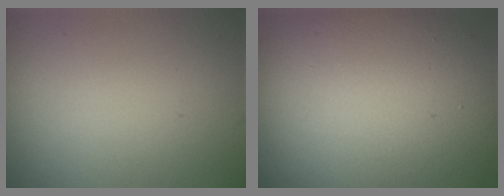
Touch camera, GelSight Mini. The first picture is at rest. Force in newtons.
{"total": 15.3, "press": 15.3, "slide": 1.0}